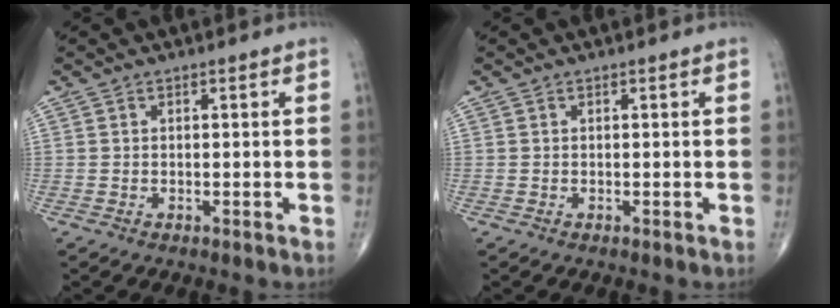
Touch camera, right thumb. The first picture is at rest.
{"total": 0.0}